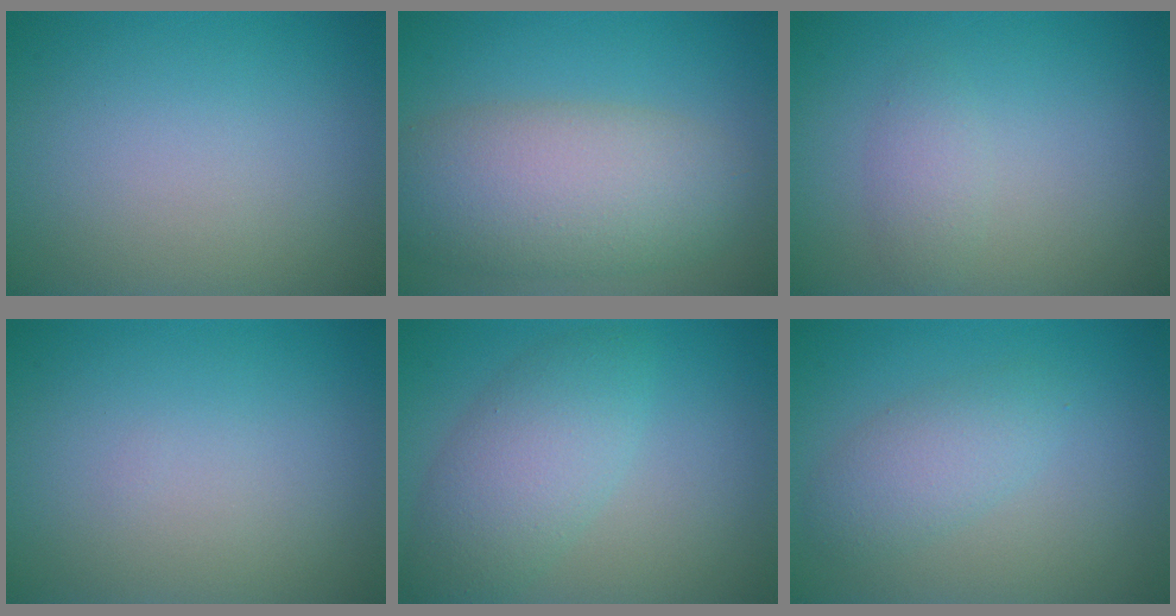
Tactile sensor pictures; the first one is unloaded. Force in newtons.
{"total": 8.0, "press": 8.0, "slide": 0.5}
{"total": 1.5, "press": 1.5, "slide": 0.0}
{"total": 0.0}
{"total": 5.0, "press": 5.0, "slide": 0.1}
{"total": 2.8, "press": 2.8, "slide": 0.1}